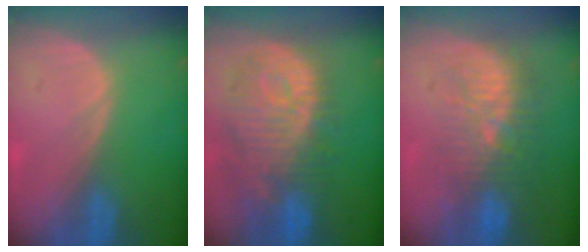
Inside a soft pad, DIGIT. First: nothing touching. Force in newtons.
{"total": 12.4, "press": 11.2, "slide": 5.4}
{"total": 9.5, "press": 9.1, "slide": 2.8}